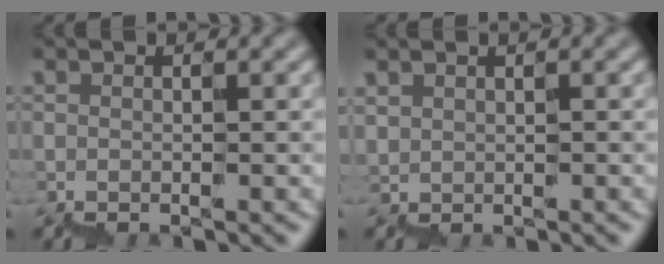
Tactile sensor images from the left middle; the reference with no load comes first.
{"total": 0.8, "force": [0.4, -0.3, -0.6], "torque": [0.001, -0.004, 0.015]}